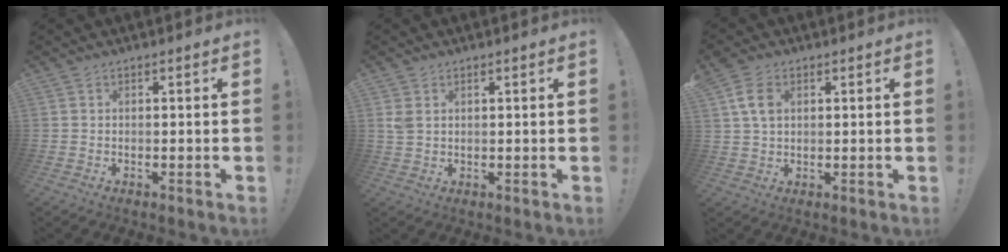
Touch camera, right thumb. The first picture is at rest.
{"total": 2.7, "force": [1.2, 1.8, 1.7], "torque": [-0.032, 0.002, 0.024]}
{"total": 6.5, "force": [2.2, 4.1, 4.5], "torque": [-0.083, 0.000, 0.043]}